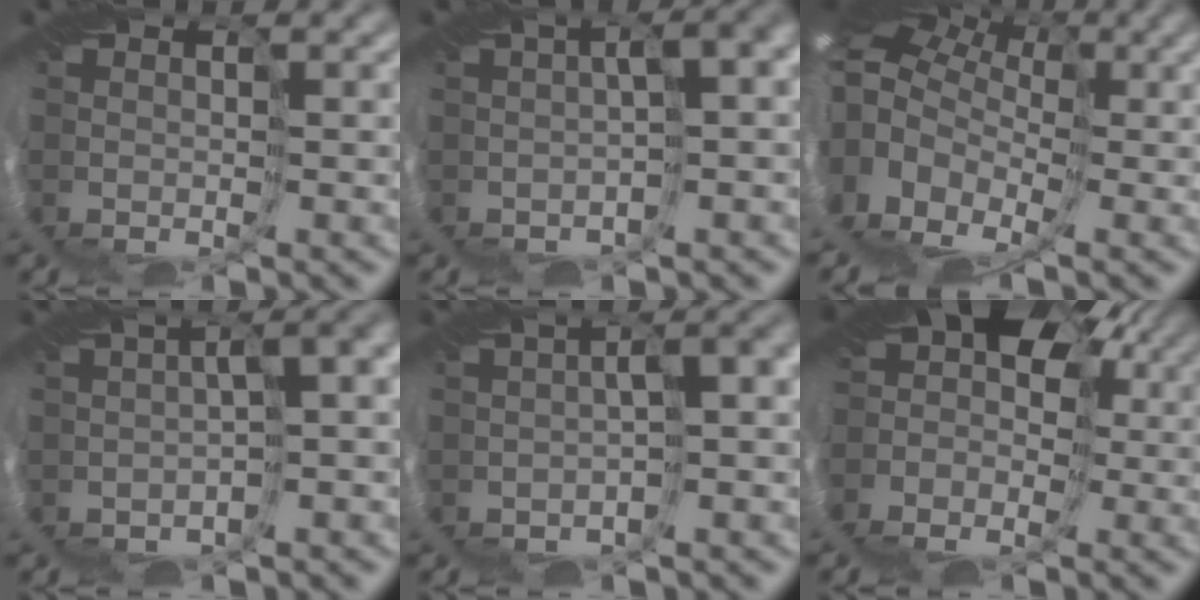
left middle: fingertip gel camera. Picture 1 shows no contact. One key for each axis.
{"total": 6.2, "fx": -0.5, "fy": 2.4, "fz": 5.7, "tx": -0.069, "ty": 0.018, "tz": 0.002}
{"total": 17.3, "fx": 1.3, "fy": 12.4, "fz": 11.9, "tx": -0.268, "ty": 0.033, "tz": -0.008}
{"total": 6.2, "fx": -1.7, "fy": 2.2, "fz": 5.6, "tx": -0.063, "ty": 0.010, "tz": -0.016}
{"total": 4.2, "fx": -1.4, "fy": 1.1, "fz": 3.8, "tx": -0.040, "ty": 0.011, "tz": -0.017}
{"total": 11.8, "fx": -1.5, "fy": 9.1, "fz": 7.3, "tx": -0.126, "ty": 0.025, "tz": -0.049}